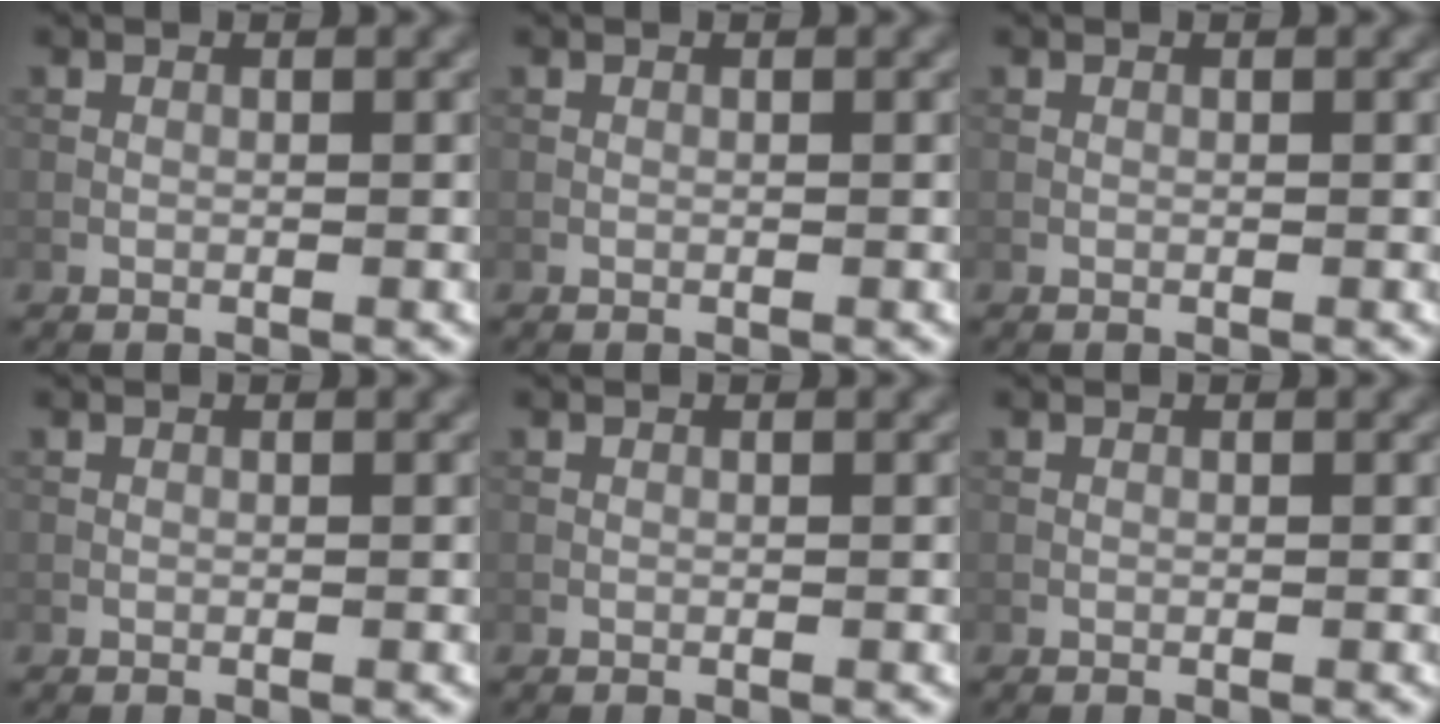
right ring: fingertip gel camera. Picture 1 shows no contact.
{"total": 0.0}
{"total": 0.0}
{"total": 0.0}
{"total": 0.0}
{"total": 0.0}